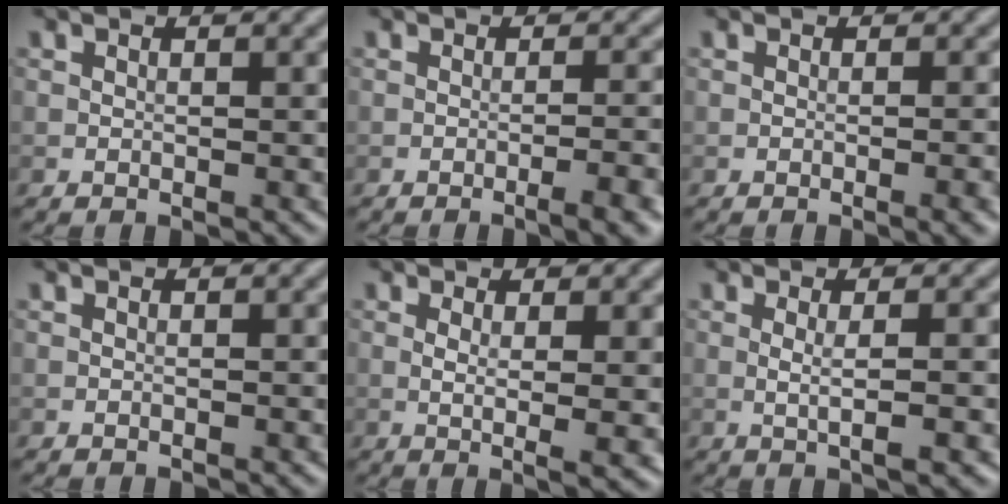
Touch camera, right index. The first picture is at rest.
{"total": 4.5, "force": [-2.0, 1.1, 3.9], "torque": [-0.043, 0.007, -0.027]}
{"total": 2.5, "force": [-0.7, 0.6, 2.3], "torque": [-0.023, 0.001, -0.012]}
{"total": 0.0}
{"total": 3.7, "force": [0.3, 0.8, 3.6], "torque": [-0.056, -0.006, 0.008]}
{"total": 2.8, "force": [-0.1, 0.5, 2.7], "torque": [-0.043, -0.001, -0.003]}